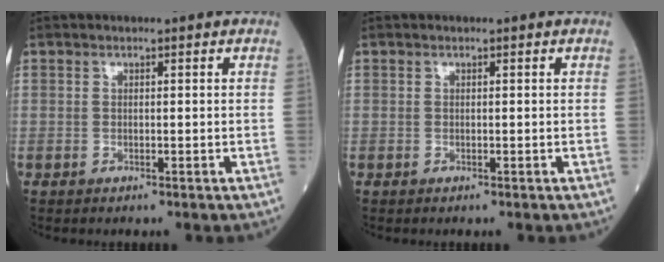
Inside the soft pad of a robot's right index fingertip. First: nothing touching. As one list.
[{"total": 0.0}]